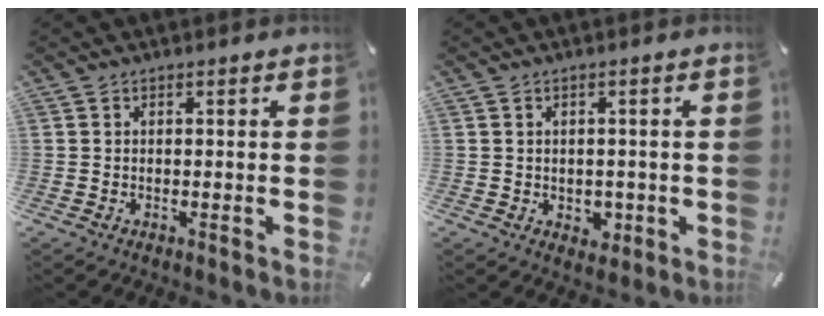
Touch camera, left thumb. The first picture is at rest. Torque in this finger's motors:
{"motor_torque": [0.70, 0.69, 0.03, 0.00, 0.03]}